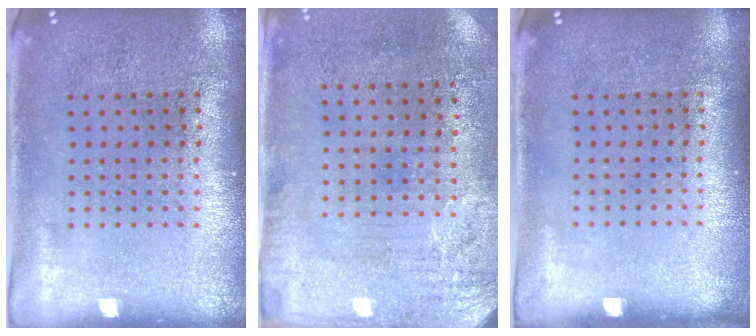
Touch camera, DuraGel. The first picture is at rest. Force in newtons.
{"total": 3.3, "press": 2.6, "slide": 2.0}
{"total": 0.0}